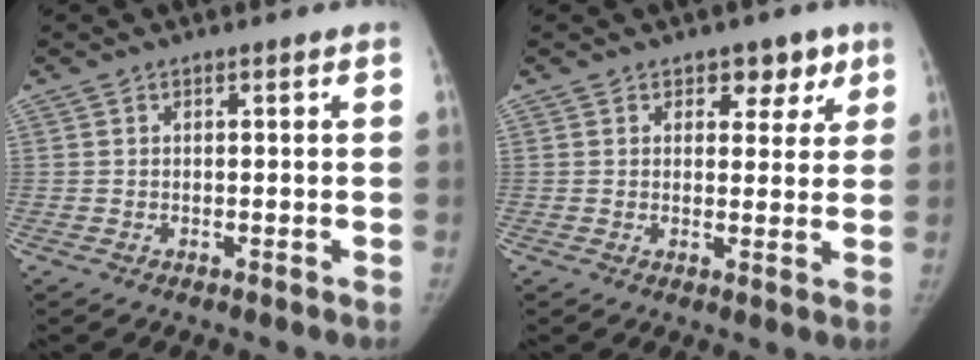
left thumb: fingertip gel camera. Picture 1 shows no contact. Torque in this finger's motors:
{"motor_torque": [-0.12, 0.06, 0.38, -0.02, -0.01]}